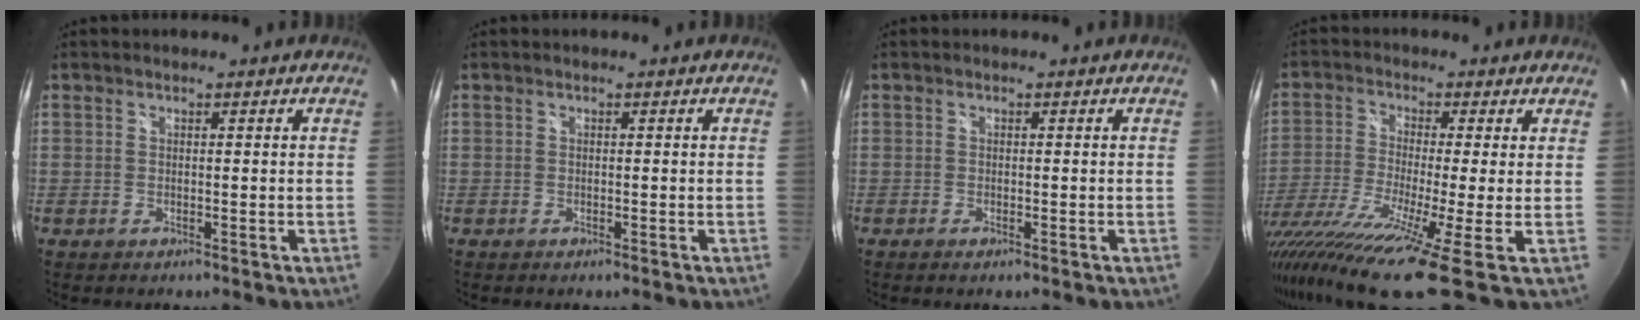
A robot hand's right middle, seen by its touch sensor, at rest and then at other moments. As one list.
[{"total": 0.0}, {"total": 1.4, "force": [-0.9, 0.3, 1.1], "torque": [-0.020, -0.005, -0.016]}, {"total": 18.5, "force": [-12.0, 0.1, 14.1], "torque": [-0.277, -0.088, -0.211]}]